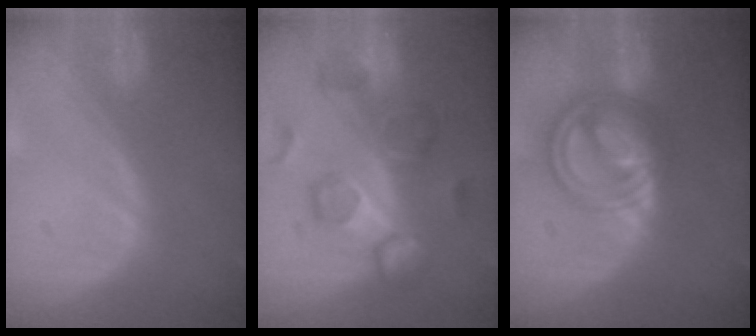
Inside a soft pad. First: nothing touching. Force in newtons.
{"total": 9.1, "press": 8.8, "slide": 2.0}
{"total": 8.7, "press": 8.7, "slide": 0.6}